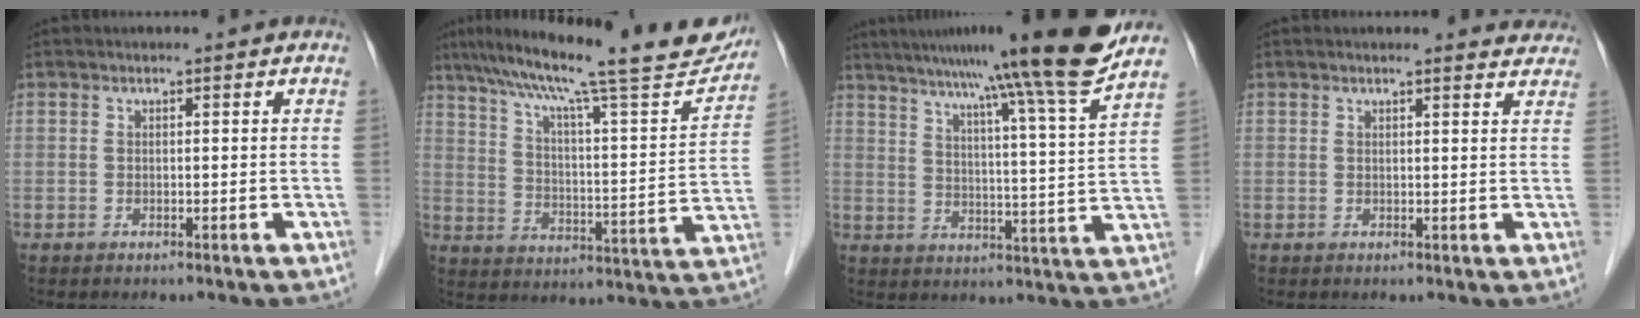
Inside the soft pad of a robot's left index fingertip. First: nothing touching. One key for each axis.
{"total": 23.9, "fx": 20.1, "fy": 2.3, "fz": 12.7, "tx": -0.206, "ty": -0.008, "tz": 0.275}
{"total": 19.2, "fx": 15.6, "fy": -2.9, "fz": 10.8, "tx": -0.169, "ty": -0.027, "tz": 0.209}
{"total": 3.9, "fx": 3.7, "fy": 0.9, "fz": 0.5, "tx": 0.002, "ty": -0.010, "tz": 0.020}